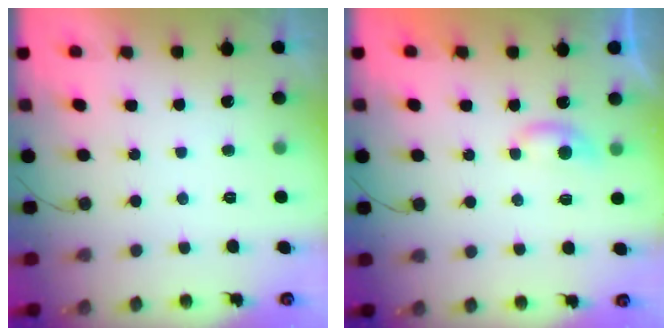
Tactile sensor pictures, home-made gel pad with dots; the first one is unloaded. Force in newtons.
{"total": 4.4, "press": 4.3, "slide": 0.6}